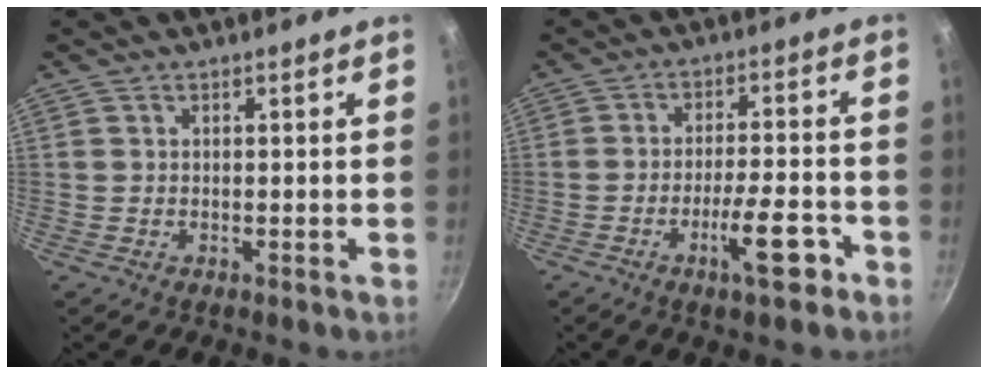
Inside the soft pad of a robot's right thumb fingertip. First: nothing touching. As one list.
[{"total": 8.8, "force": [-4.4, 2.3, 7.2], "torque": [-0.102, 0.029, -0.069]}]